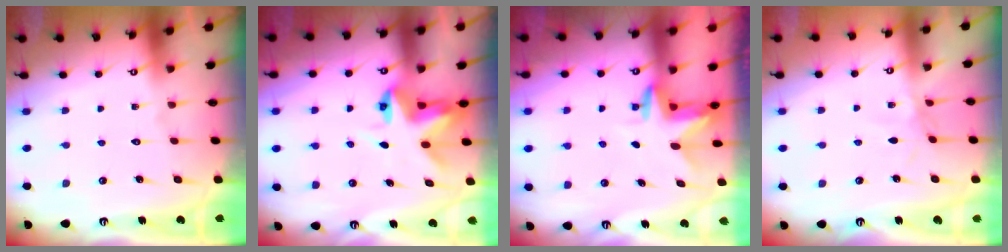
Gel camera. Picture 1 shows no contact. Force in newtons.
{"total": 5.0, "press": 5.0, "slide": 0.4}
{"total": 2.7, "press": 2.7, "slide": 0.2}
{"total": 2.0, "press": 2.0, "slide": 0.3}